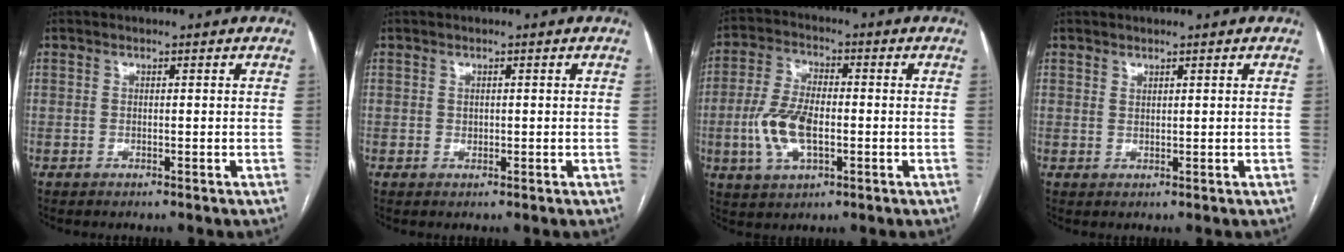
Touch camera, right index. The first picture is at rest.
{"total": 0.6, "force": [0.3, 0.5, 0.2], "torque": [-0.006, 0.002, 0.007]}
{"total": 9.4, "force": [-1.9, 4.2, 8.2], "torque": [-0.185, 0.007, -0.034]}
{"total": 0.7, "force": [0.6, 0.2, 0.2], "torque": [-0.001, -0.005, 0.012]}